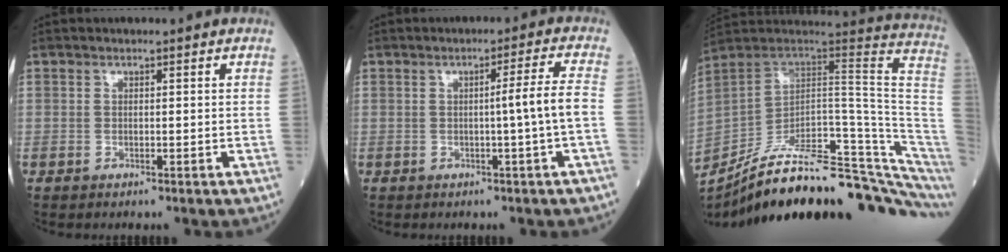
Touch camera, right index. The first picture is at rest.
{"total": 4.4, "force": [-0.8, -1.4, 4.1], "torque": [-0.062, 0.005, -0.010]}
{"total": 30.0, "force": [-23.5, 4.3, 18.1], "torque": [-0.176, 0.000, -0.340]}